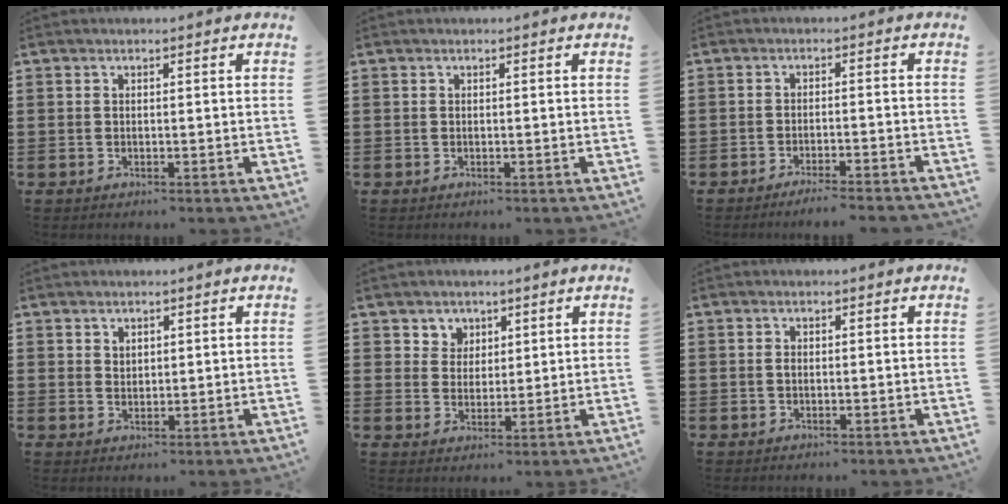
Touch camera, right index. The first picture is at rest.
{"total": 0.0}
{"total": 2.7, "force": [-2.5, -0.4, 0.9], "torque": [-0.015, 0.000, -0.051]}
{"total": 1.6, "force": [1.3, 1.0, 0.3], "torque": [-0.007, 0.004, 0.025]}
{"total": 3.6, "force": [2.0, 2.9, -0.1], "torque": [-0.016, 0.010, 0.036]}
{"total": 0.7, "force": [-0.1, 0.4, 0.5], "torque": [-0.012, -0.001, -0.001]}